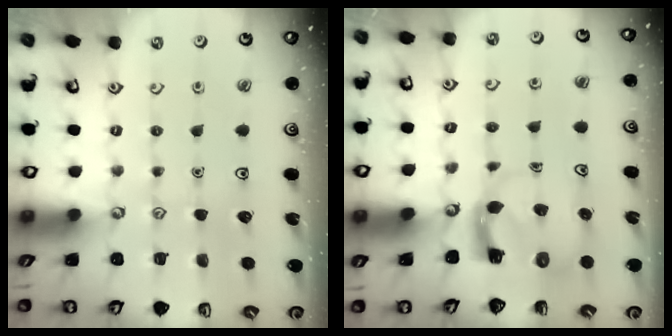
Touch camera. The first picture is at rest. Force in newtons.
{"total": 3.9, "press": 3.9, "slide": 0.7}